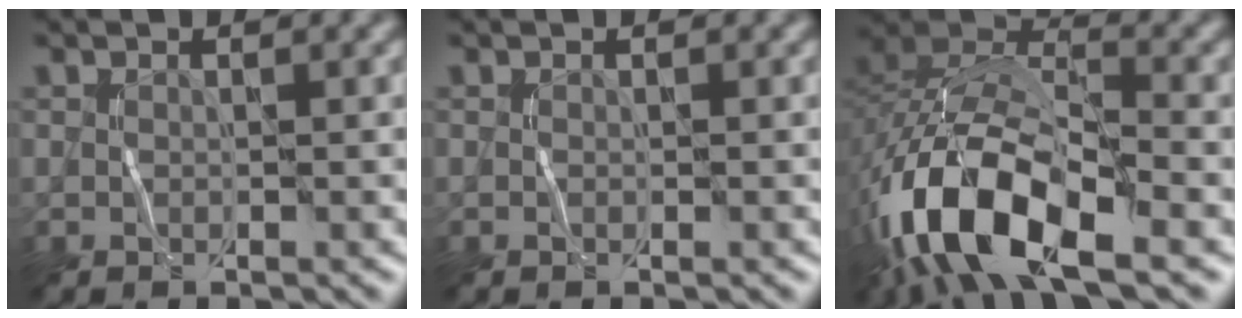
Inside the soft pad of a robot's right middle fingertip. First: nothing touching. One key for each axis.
{"total": 0.0}
{"total": 12.6, "fx": -6.2, "fy": 5.6, "fz": 9.5, "tx": -0.188, "ty": 0.001, "tz": -0.123}